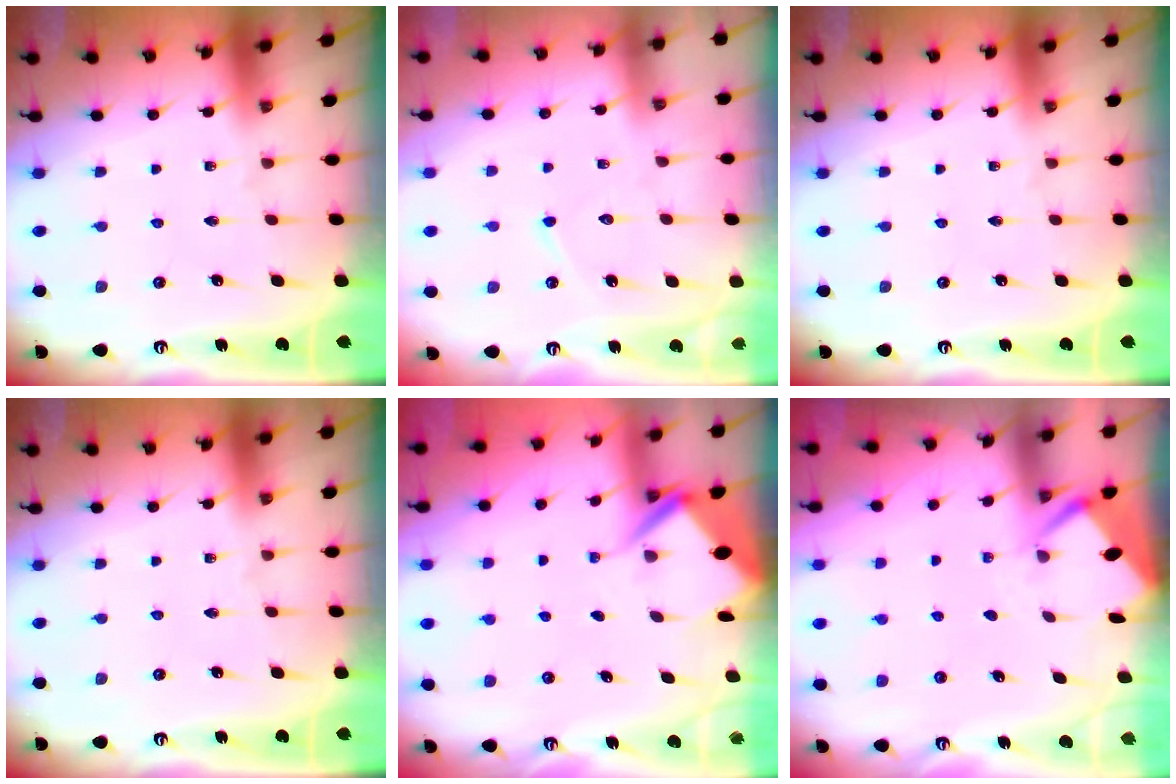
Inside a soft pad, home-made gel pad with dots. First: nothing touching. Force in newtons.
{"total": 5.0, "press": 5.0, "slide": 0.4}
{"total": 0.0}
{"total": 0.0}
{"total": 3.5, "press": 3.5, "slide": 0.3}
{"total": 2.7, "press": 2.7, "slide": 0.4}